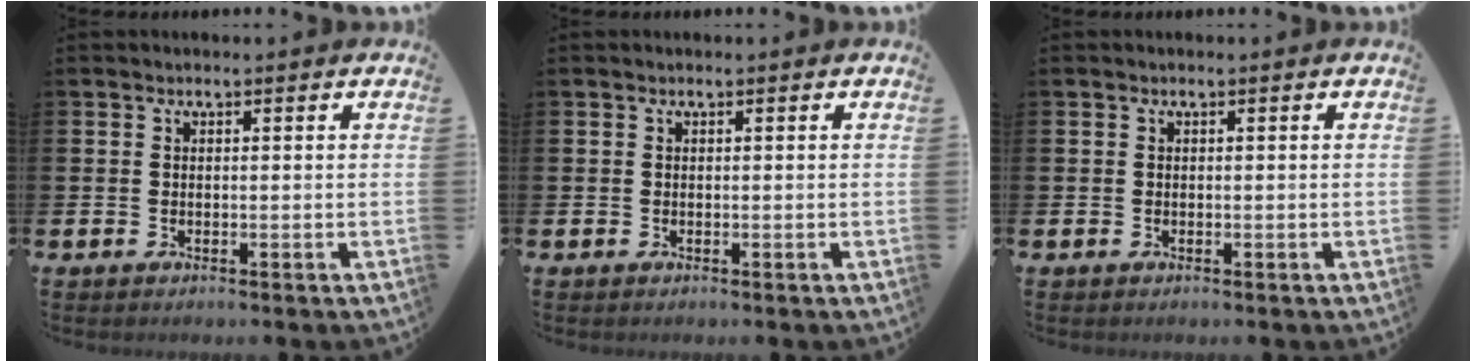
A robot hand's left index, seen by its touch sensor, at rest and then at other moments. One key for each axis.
{"total": 0.0}
{"total": 0.0}